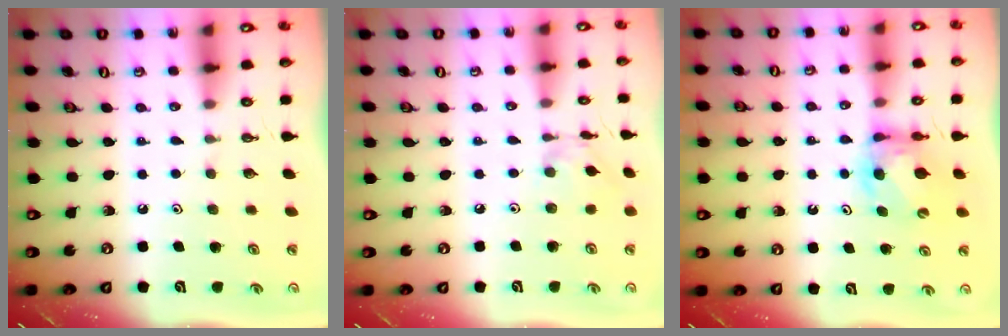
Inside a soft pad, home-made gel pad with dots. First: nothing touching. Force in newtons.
{"total": 2.7, "press": 2.7, "slide": 0.2}
{"total": 6.1, "press": 6.1, "slide": 0.5}